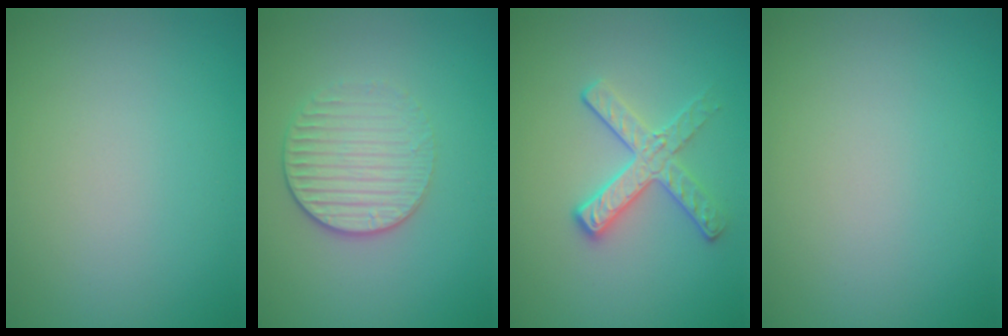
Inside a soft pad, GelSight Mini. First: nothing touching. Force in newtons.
{"total": 3.1, "press": 2.7, "slide": 1.5}
{"total": 2.8, "press": 2.6, "slide": 1.1}
{"total": 0.0}